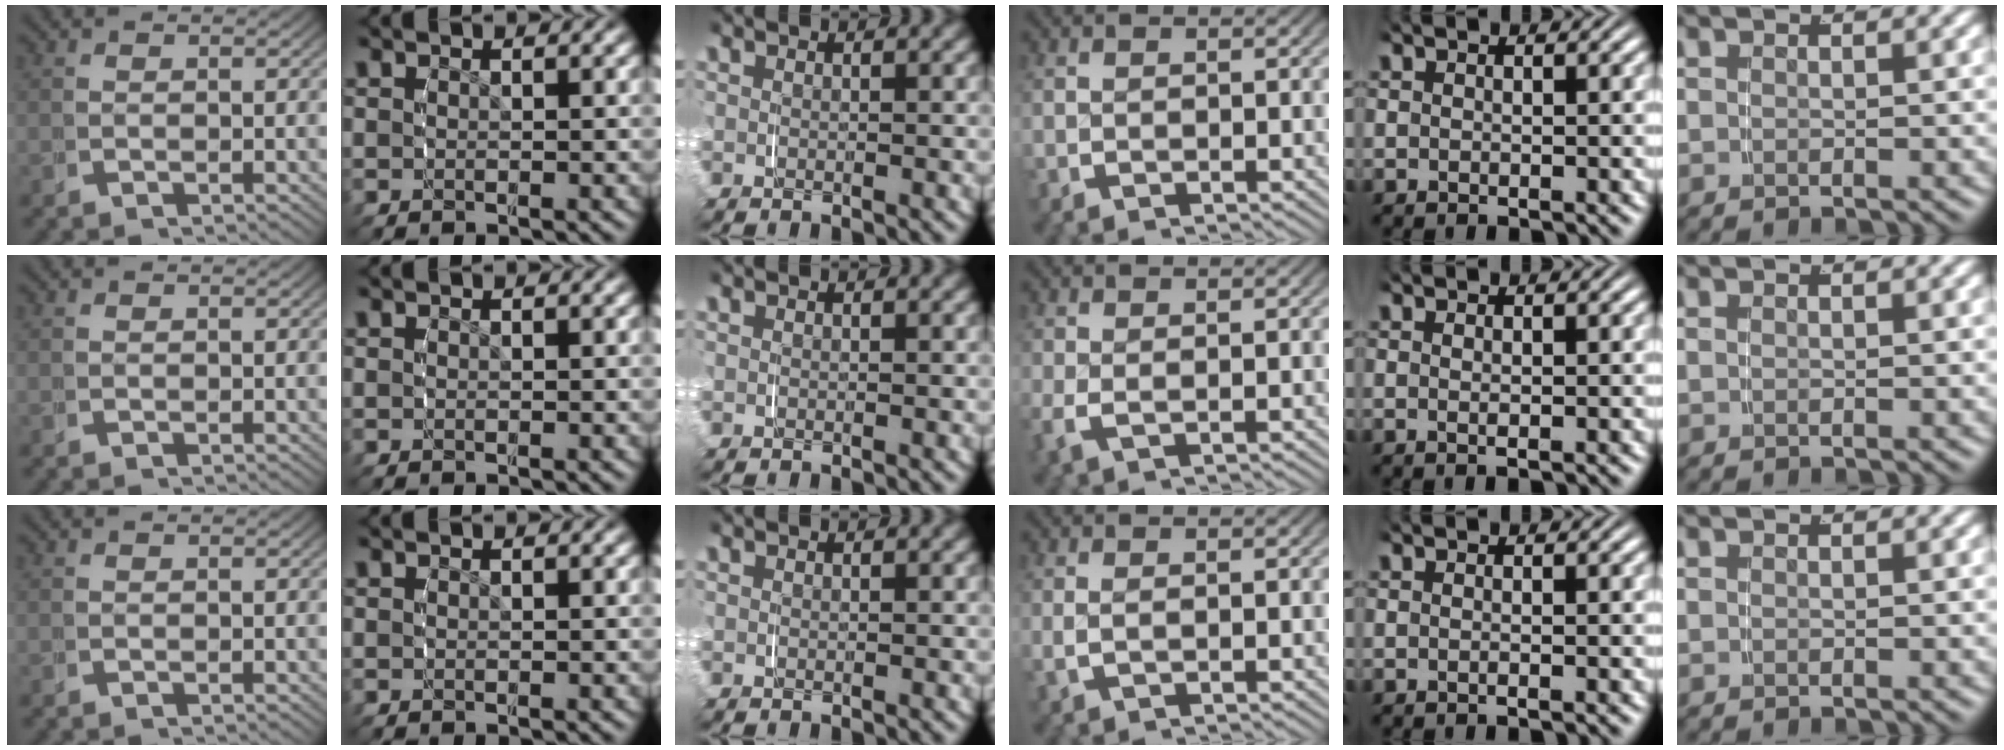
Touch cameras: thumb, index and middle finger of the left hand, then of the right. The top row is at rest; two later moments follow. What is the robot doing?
{"motion": "grasp_and_lifting", "object": "napkin"}